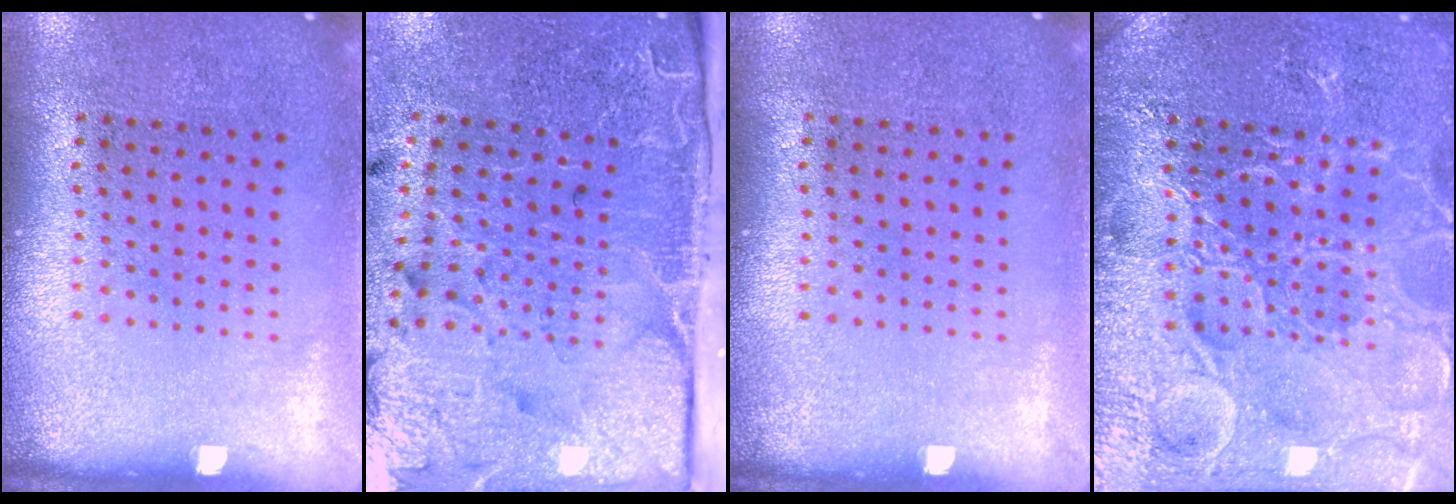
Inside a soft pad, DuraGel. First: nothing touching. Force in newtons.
{"total": 5.0, "press": 4.0, "slide": 3.1}
{"total": 0.0}
{"total": 6.9, "press": 6.9, "slide": 0.9}